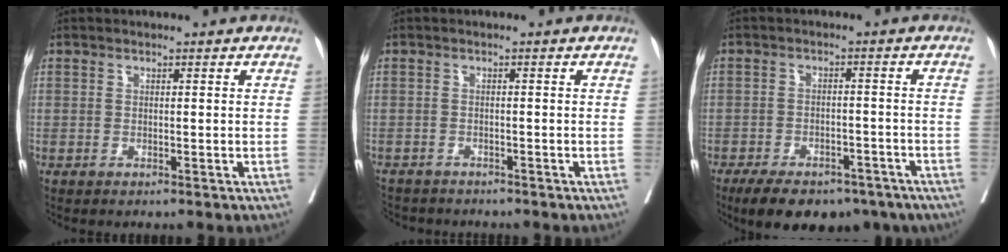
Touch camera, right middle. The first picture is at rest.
{"total": 5.9, "force": [-5.4, 2.2, 1.0], "torque": [-0.023, -0.007, -0.081]}
{"total": 14.6, "force": [-10.2, 7.2, 7.5], "torque": [-0.133, -0.006, -0.140]}